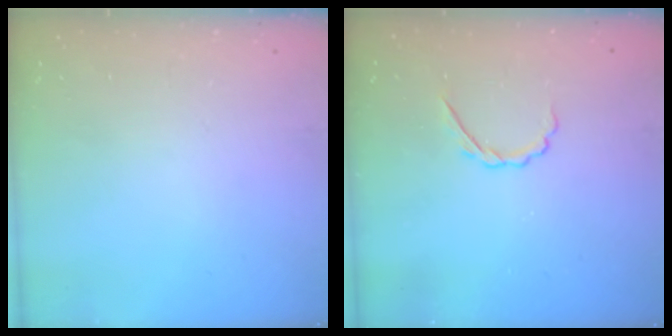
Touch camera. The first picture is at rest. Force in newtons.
{"total": 2.6, "press": 2.5, "slide": 0.8}